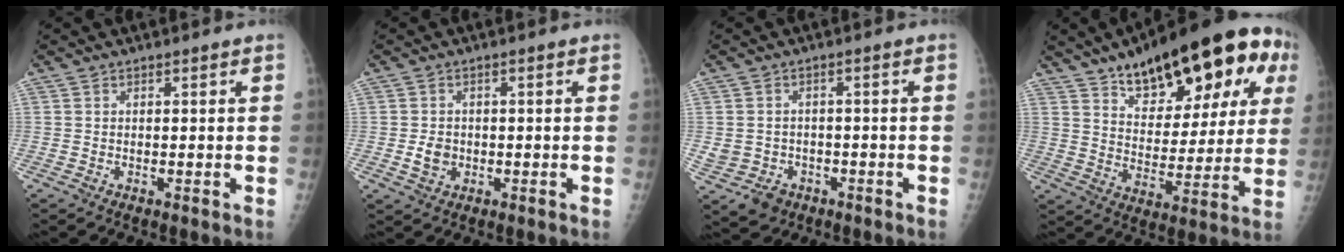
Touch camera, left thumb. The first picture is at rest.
{"total": 3.3, "force": [-0.6, 2.7, 1.8], "torque": [-0.023, 0.003, -0.007]}
{"total": 8.7, "force": [-3.5, 7.4, 2.8], "torque": [-0.072, 0.022, -0.041]}
{"total": 25.4, "force": [13.3, 10.8, 18.7], "torque": [-0.235, -0.021, 0.199]}